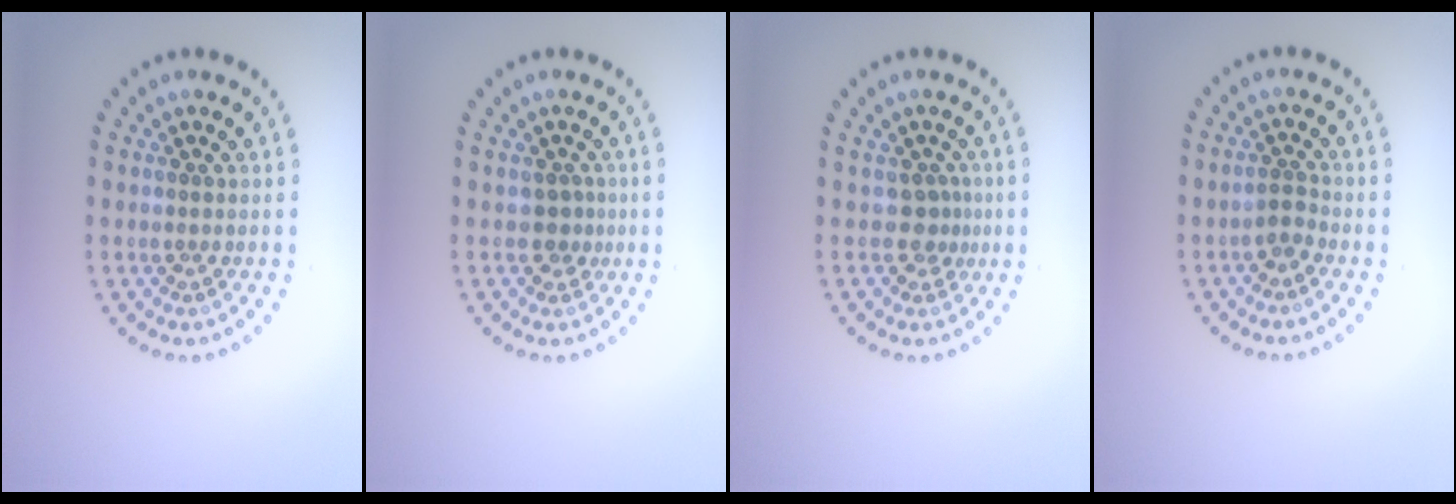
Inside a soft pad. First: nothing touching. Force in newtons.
{"total": 1.5, "press": 1.2, "slide": 0.9}
{"total": 1.7, "press": 1.2, "slide": 1.1}
{"total": 1.2, "press": 1.1, "slide": 0.5}